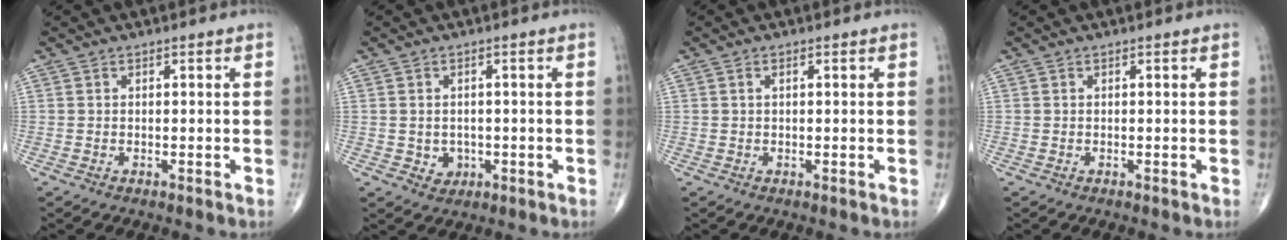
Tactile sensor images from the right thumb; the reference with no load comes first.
{"total": 2.9, "force": [-0.6, 2.5, 1.2], "torque": [-0.005, 0.002, 0.000]}
{"total": 0.7, "force": [0.2, 0.3, 0.6], "torque": [-0.013, 0.004, 0.004]}
{"total": 0.0}